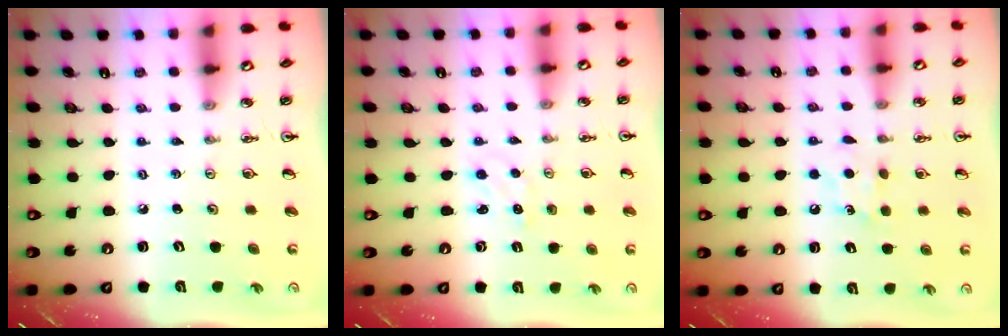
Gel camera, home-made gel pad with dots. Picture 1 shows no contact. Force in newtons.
{"total": 0.9, "press": 0.8, "slide": 0.2}
{"total": 5.7, "press": 5.7, "slide": 0.6}